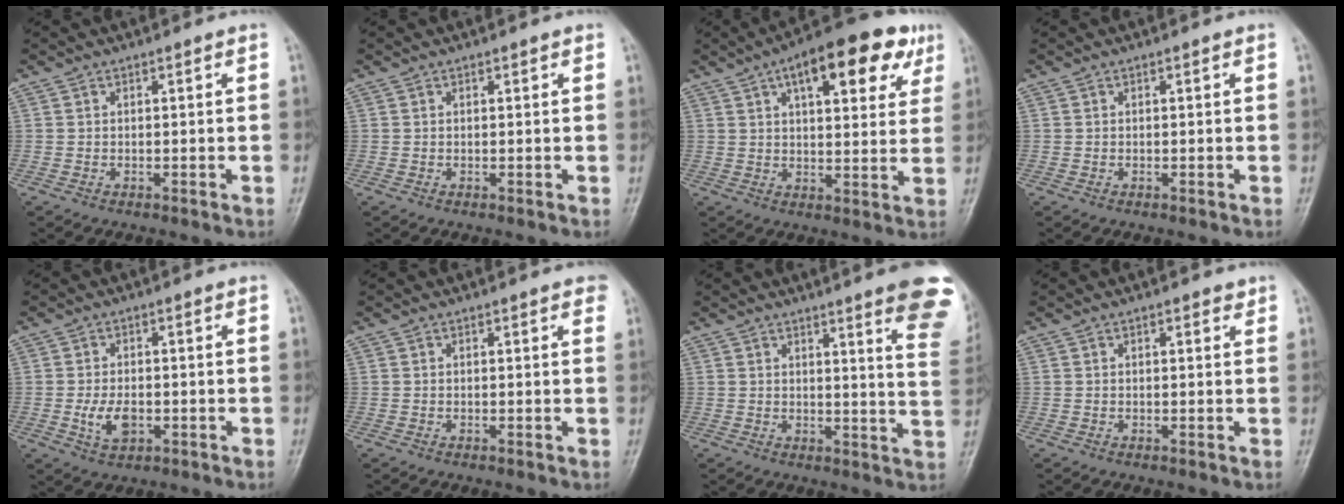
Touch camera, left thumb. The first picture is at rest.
{"total": 0.6, "force": [0.4, 0.3, 0.4], "torque": [-0.003, -0.001, 0.003]}
{"total": 17.4, "force": [8.4, 7.2, 13.5], "torque": [-0.156, -0.004, 0.113]}
{"total": 0.0}
{"total": 5.1, "force": [-1.2, 3.0, 3.9], "torque": [-0.071, -0.001, -0.018]}
{"total": 2.0, "force": [1.3, 0.7, 1.4], "torque": [-0.007, 0.003, 0.010]}
{"total": 13.4, "force": [8.5, 1.6, 10.2], "torque": [-0.097, -0.043, 0.083]}
{"total": 1.8, "force": [1.1, 0.8, 1.2], "torque": [-0.009, -0.003, 0.011]}